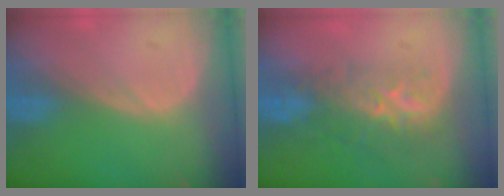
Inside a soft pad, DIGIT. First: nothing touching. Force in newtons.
{"total": 8.7, "press": 7.2, "slide": 5.0}